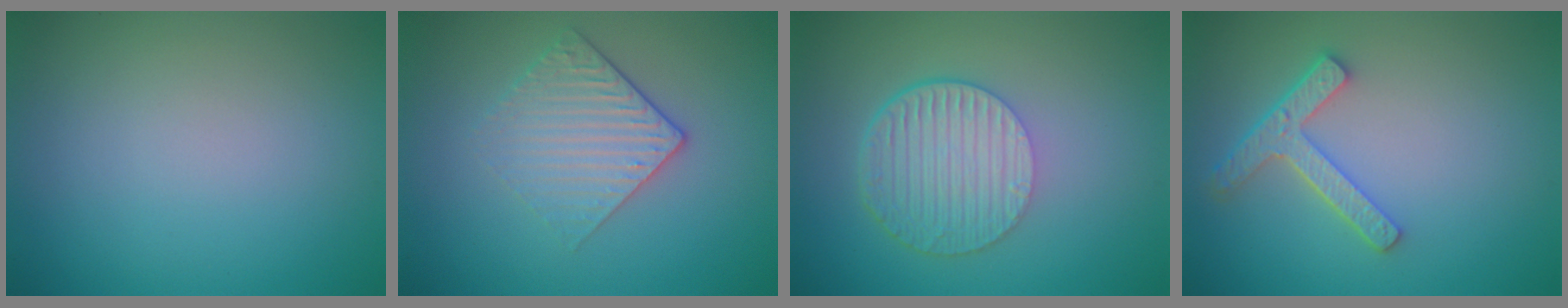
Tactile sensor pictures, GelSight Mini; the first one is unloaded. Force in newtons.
{"total": 3.1, "press": 2.7, "slide": 1.7}
{"total": 6.1, "press": 4.1, "slide": 4.5}
{"total": 3.7, "press": 2.8, "slide": 2.3}